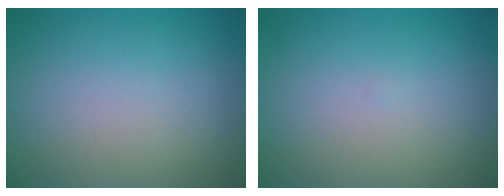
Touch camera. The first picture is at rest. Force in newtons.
{"total": 0.0}